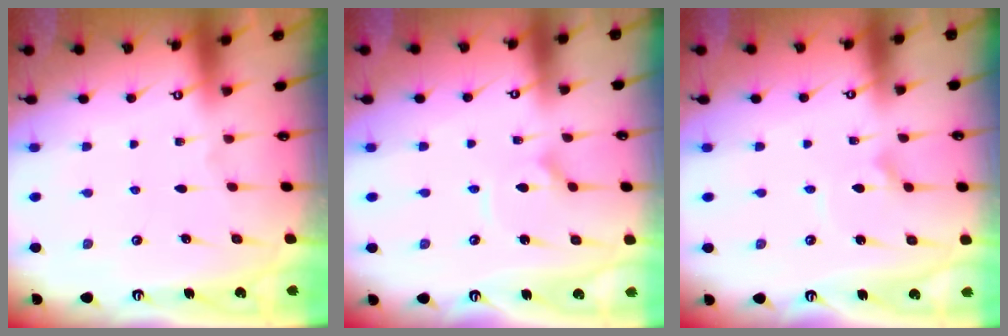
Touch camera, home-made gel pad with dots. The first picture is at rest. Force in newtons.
{"total": 3.8, "press": 3.8, "slide": 0.5}
{"total": 2.2, "press": 2.2, "slide": 0.2}